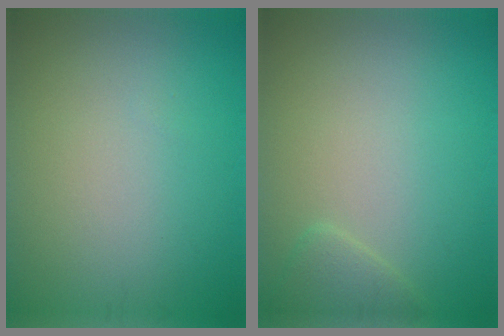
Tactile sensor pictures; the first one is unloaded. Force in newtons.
{"total": 1.5, "press": 1.5, "slide": 0.1}